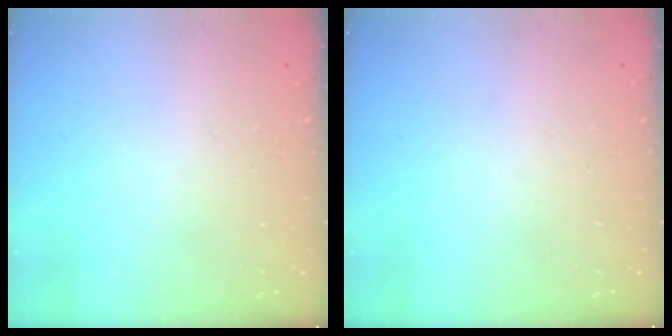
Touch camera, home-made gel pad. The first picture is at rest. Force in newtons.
{"total": 0.0}